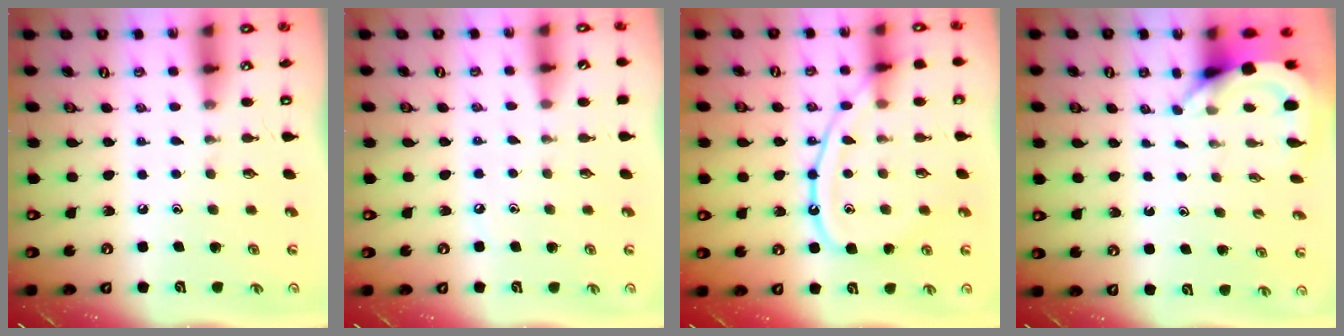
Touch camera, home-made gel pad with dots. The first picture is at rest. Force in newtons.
{"total": 2.5, "press": 2.4, "slide": 0.4}
{"total": 14.3, "press": 14.2, "slide": 1.4}
{"total": 3.8, "press": 3.7, "slide": 0.2}